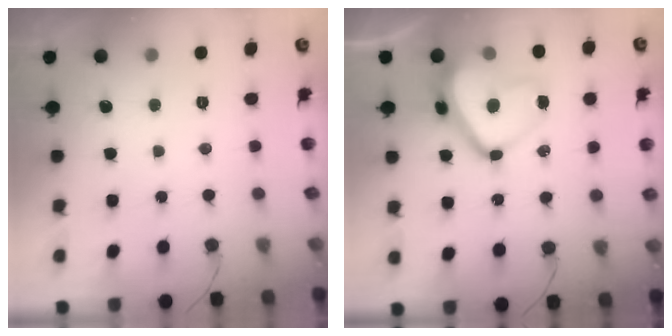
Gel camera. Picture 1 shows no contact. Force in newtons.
{"total": 16.1, "press": 16.0, "slide": 1.8}